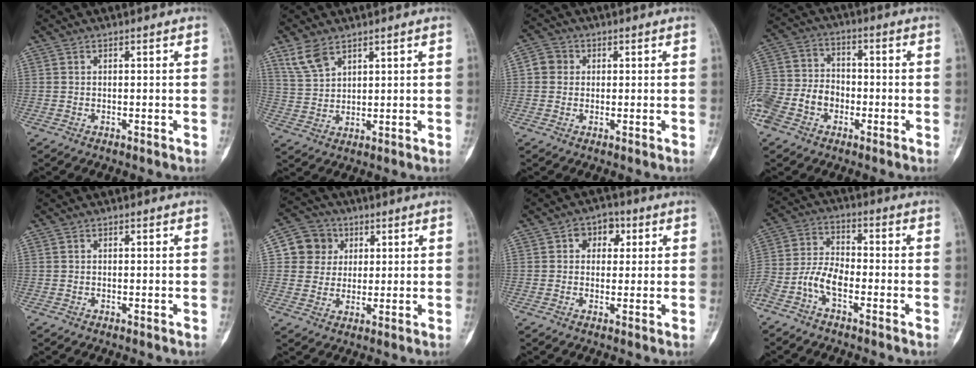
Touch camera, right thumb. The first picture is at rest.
{"total": 5.7, "force": [3.9, 2.9, 3.0], "torque": [-0.053, -0.014, 0.088]}
{"total": 3.4, "force": [0.4, 3.2, 1.1], "torque": [-0.004, 0.006, 0.001]}
{"total": 13.0, "force": [-4.7, 9.9, 7.1], "torque": [-0.138, 0.034, -0.091]}
{"total": 0.0}
{"total": 7.8, "force": [2.2, 7.3, 1.7], "torque": [0.007, 0.001, 0.032]}
{"total": 5.2, "force": [1.5, 4.0, 2.9], "torque": [-0.008, 0.004, 0.013]}
{"total": 7.9, "force": [-4.0, 3.8, 5.7], "torque": [-0.124, 0.033, -0.086]}